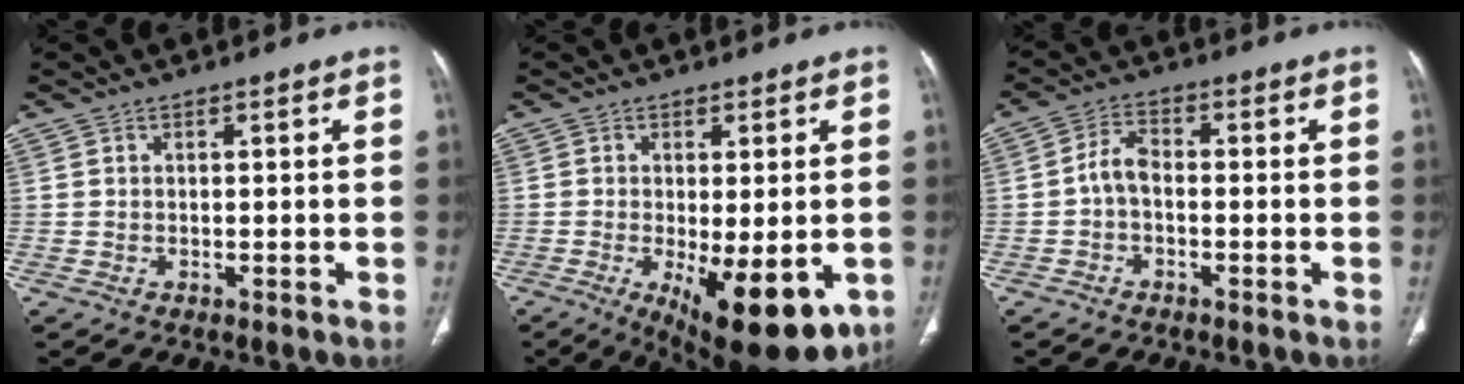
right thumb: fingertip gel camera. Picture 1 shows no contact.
{"total": 14.5, "force": [-4.9, 5.4, 12.5], "torque": [-0.158, -0.019, -0.054]}
{"total": 4.0, "force": [-1.0, 2.3, 3.1], "torque": [-0.055, 0.019, -0.028]}